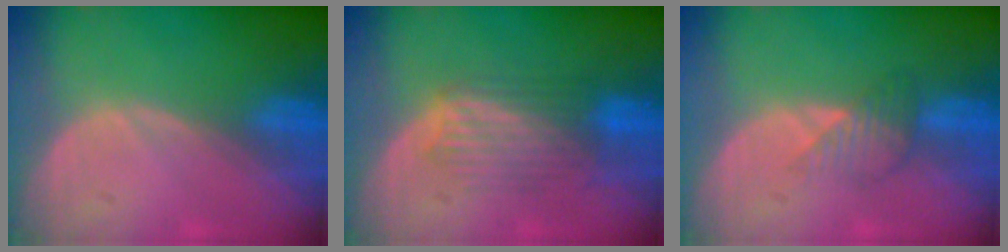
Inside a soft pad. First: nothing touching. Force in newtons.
{"total": 5.6, "press": 5.6, "slide": 0.4}
{"total": 3.3, "press": 3.1, "slide": 1.0}